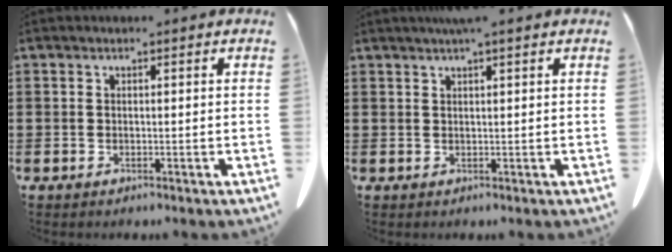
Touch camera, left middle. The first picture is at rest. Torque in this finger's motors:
{"motor_torque": [0.99, -0.71, 0.09, 0.07]}